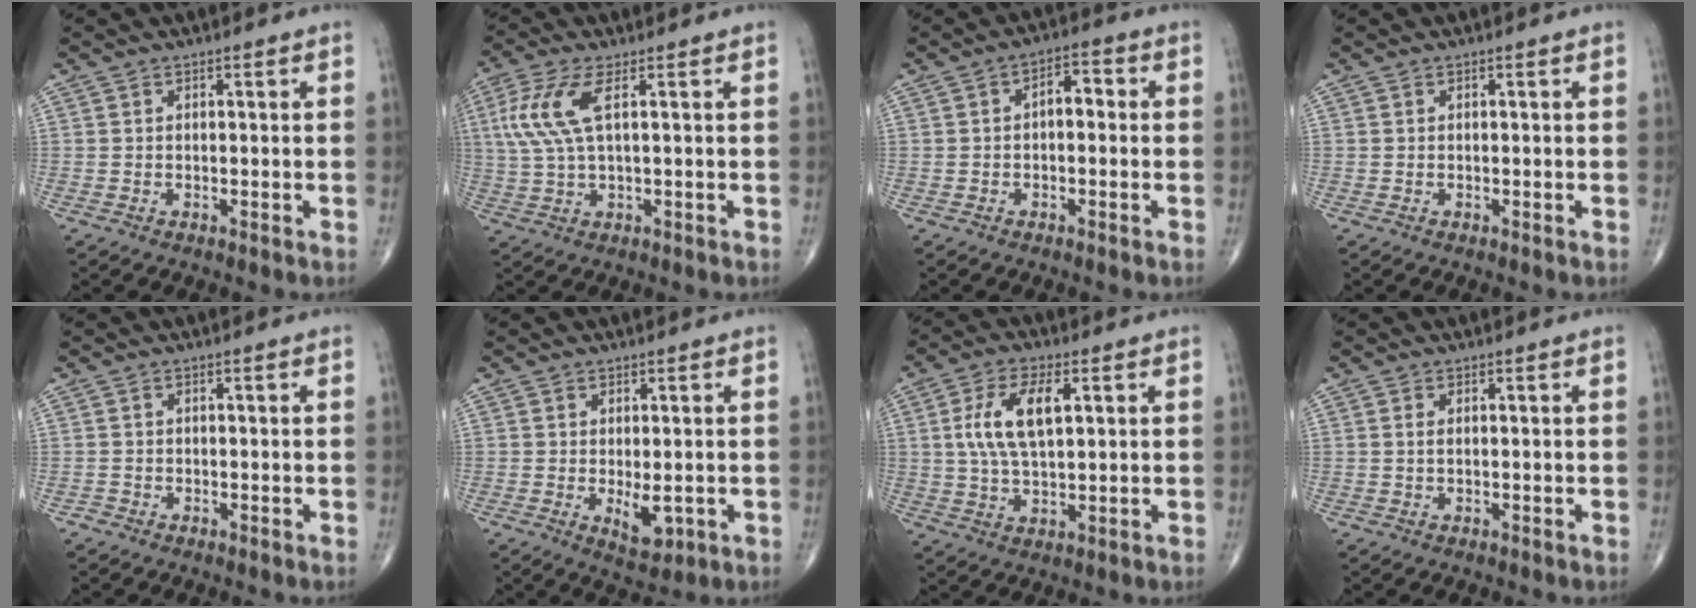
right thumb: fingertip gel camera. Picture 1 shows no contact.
{"total": 8.4, "force": [2.3, 2.6, 7.6], "torque": [-0.207, 0.008, 0.050]}
{"total": 4.2, "force": [-0.1, 2.4, 3.5], "torque": [-0.038, 0.018, -0.011]}
{"total": 0.0}
{"total": 0.7, "force": [-0.5, 0.5, -0.1], "torque": [0.002, 0.002, -0.014]}
{"total": 4.5, "force": [-0.8, 2.1, 3.9], "torque": [-0.047, -0.011, -0.002]}
{"total": 10.2, "force": [2.4, 4.6, 8.8], "torque": [-0.175, 0.001, 0.046]}
{"total": 0.8, "force": [0.1, 0.3, 0.8], "torque": [-0.019, -0.001, 0.002]}